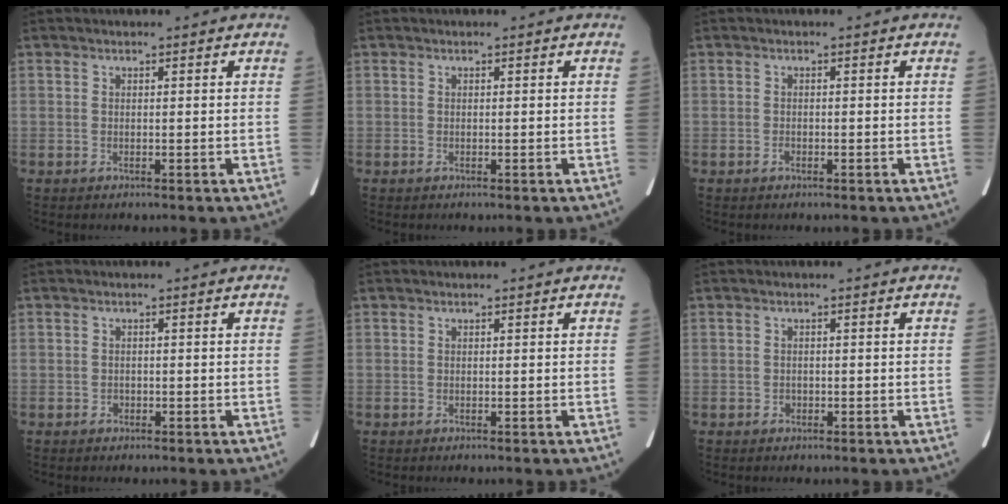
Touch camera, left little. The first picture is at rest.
{"total": 0.0}
{"total": 0.6, "force": [-0.4, 0.3, 0.3], "torque": [-0.009, 0.000, -0.005]}
{"total": 0.8, "force": [-0.4, 0.6, 0.2], "torque": [-0.005, 0.003, -0.006]}
{"total": 0.0}
{"total": 0.8, "force": [-0.4, 0.7, 0.2], "torque": [-0.005, 0.003, -0.006]}